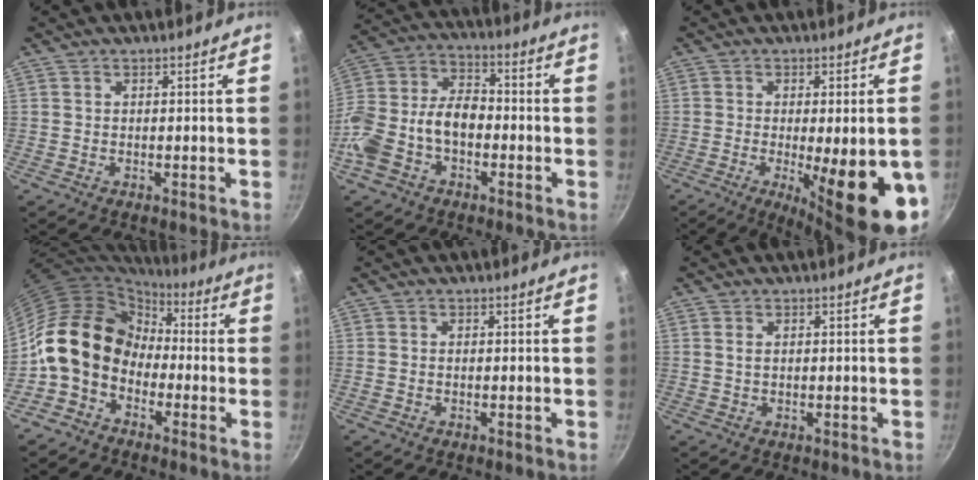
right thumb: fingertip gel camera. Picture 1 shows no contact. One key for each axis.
{"total": 15.2, "fx": -3.8, "fy": 10.0, "fz": 10.8, "tx": -0.190, "ty": 0.051, "tz": -0.082}
{"total": 17.8, "fx": -4.7, "fy": 4.6, "fz": 16.5, "tx": -0.205, "ty": -0.010, "tz": -0.052}
{"total": 14.0, "fx": -1.8, "fy": 11.2, "fz": 8.3, "tx": -0.111, "ty": 0.041, "tz": -0.051}
{"total": 0.0}
{"total": 1.1, "fx": 0.3, "fy": 0.6, "fz": 0.8, "tx": -0.015, "ty": 0.001, "tz": 0.005}